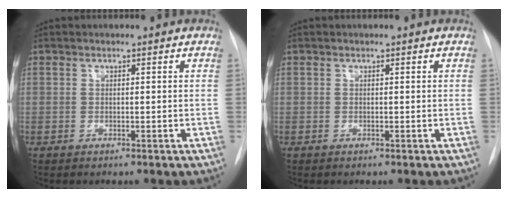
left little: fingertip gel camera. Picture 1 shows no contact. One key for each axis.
{"total": 0.0}